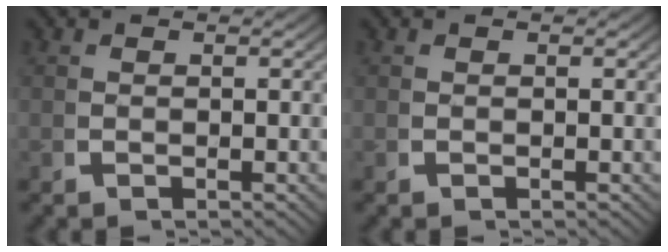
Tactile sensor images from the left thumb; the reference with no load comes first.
{"total": 0.0}